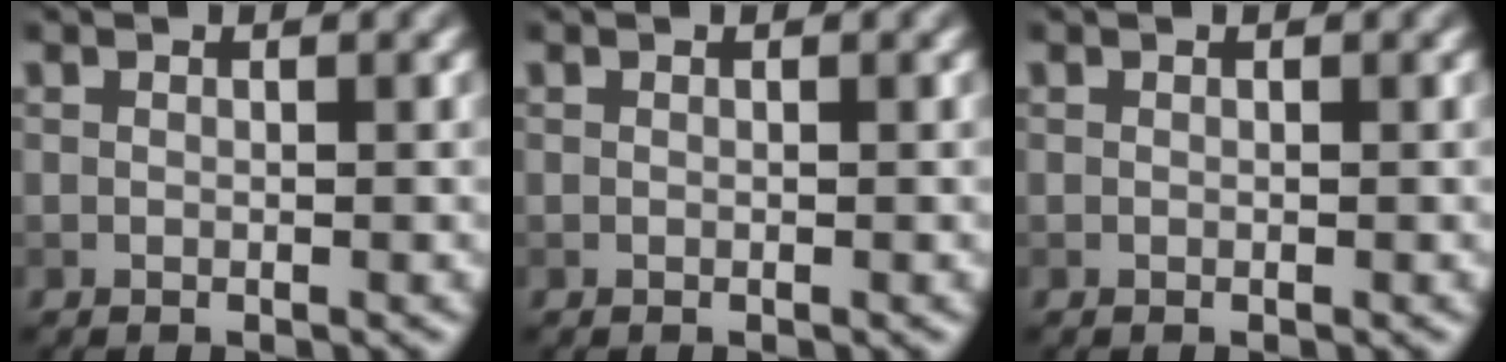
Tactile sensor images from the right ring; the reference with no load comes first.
{"total": 0.0}
{"total": 0.0}